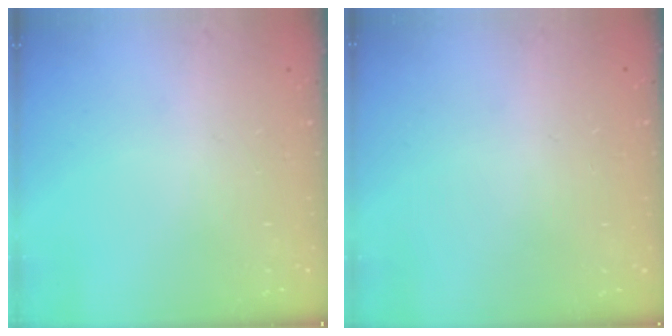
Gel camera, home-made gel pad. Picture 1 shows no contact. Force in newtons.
{"total": 0.0}